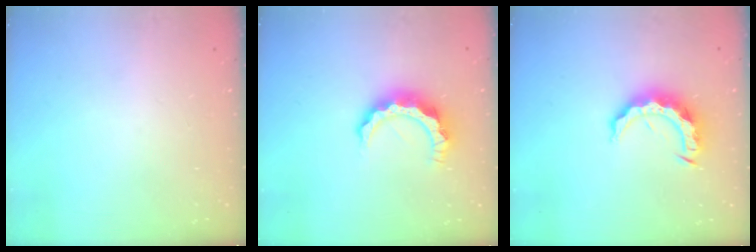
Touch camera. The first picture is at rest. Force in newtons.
{"total": 9.0, "press": 8.9, "slide": 0.8}
{"total": 11.0, "press": 10.9, "slide": 0.9}